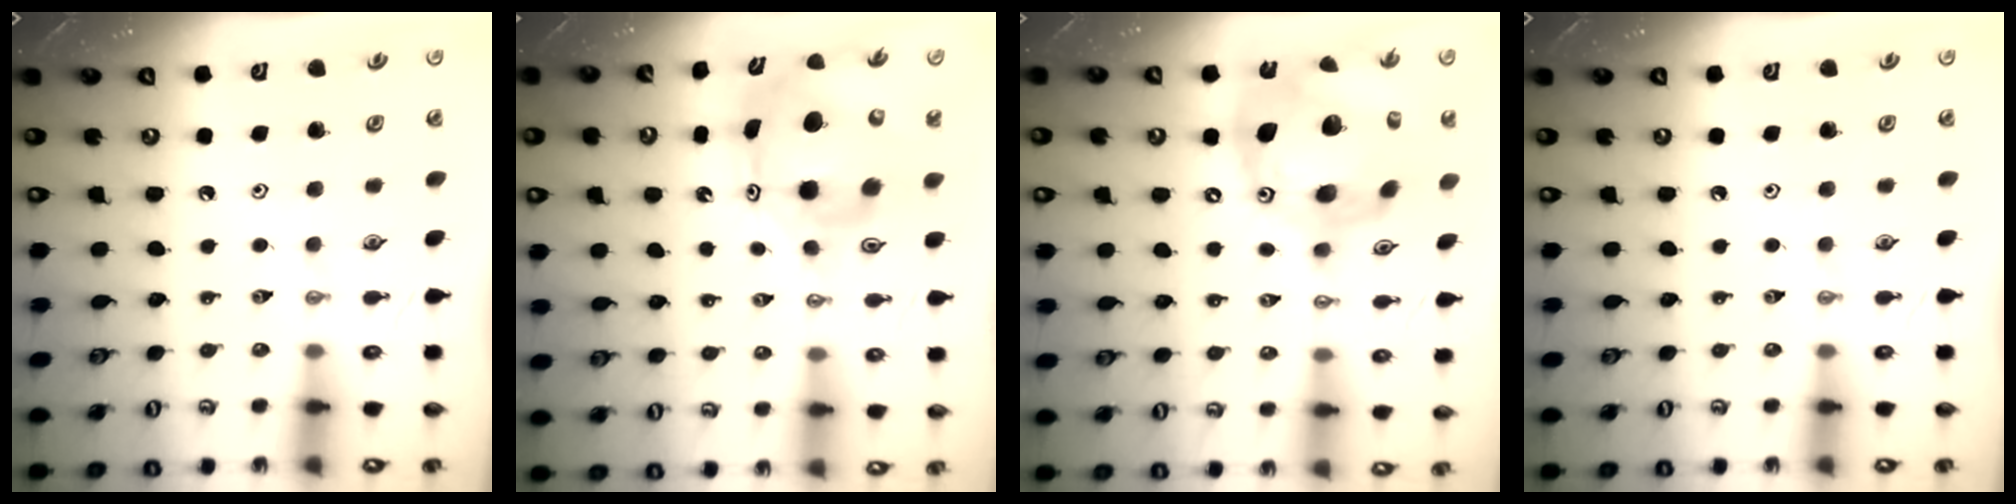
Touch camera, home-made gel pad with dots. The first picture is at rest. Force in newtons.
{"total": 11.3, "press": 11.2, "slide": 1.1}
{"total": 24.3, "press": 24.1, "slide": 2.8}
{"total": 0.0}